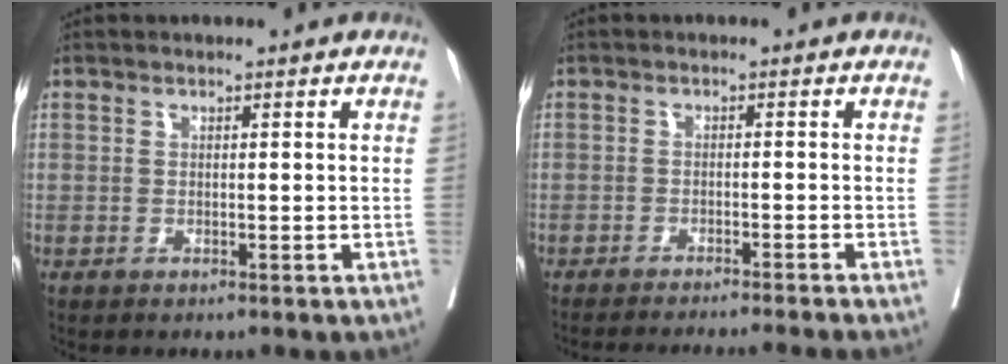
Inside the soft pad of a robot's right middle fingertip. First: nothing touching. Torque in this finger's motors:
{"motor_torque": [0.99, -1.15, 0.17, 0.05]}